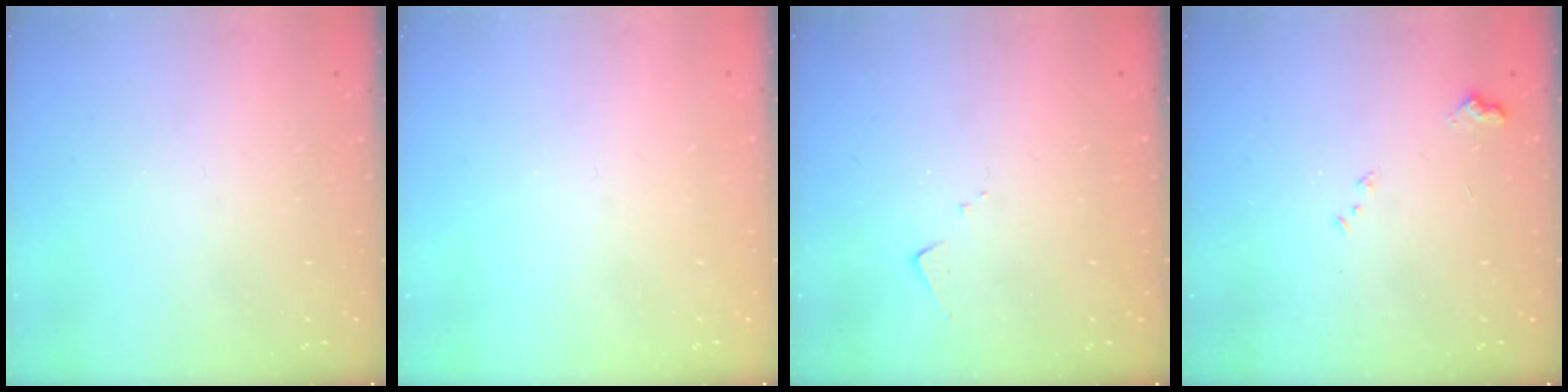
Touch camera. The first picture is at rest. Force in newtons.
{"total": 0.0}
{"total": 4.5, "press": 4.5, "slide": 0.2}
{"total": 7.7, "press": 7.7, "slide": 0.8}